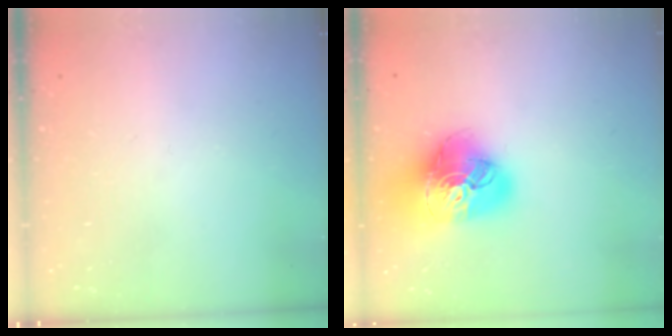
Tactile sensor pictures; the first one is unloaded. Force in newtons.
{"total": 20.6, "press": 20.5, "slide": 2.1}